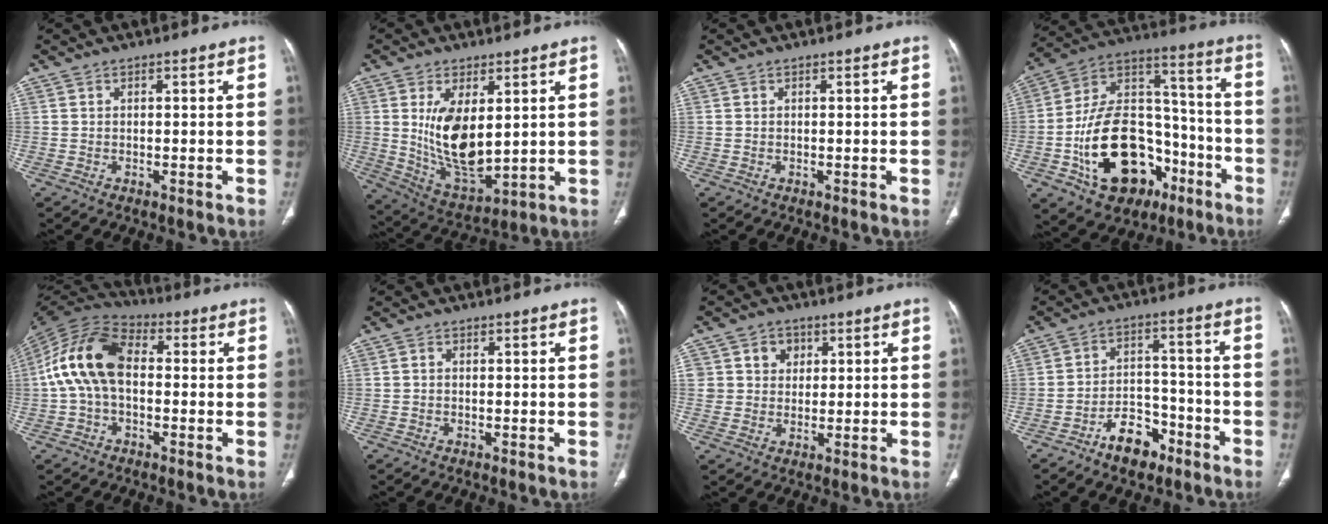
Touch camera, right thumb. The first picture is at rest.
{"total": 13.5, "force": [2.4, 6.7, 11.5], "torque": [-0.194, -0.026, 0.064]}
{"total": 0.0}
{"total": 25.7, "force": [-9.8, 16.6, 17.0], "torque": [-0.274, 0.074, -0.144]}
{"total": 13.8, "force": [0.3, 8.6, 10.8], "torque": [-0.208, 0.036, -0.007]}
{"total": 0.5, "force": [-0.1, 0.4, 0.3], "torque": [-0.005, 0.001, -0.004]}
{"total": 5.1, "force": [1.8, 4.6, 1.4], "torque": [0.007, -0.002, 0.027]}
{"total": 8.6, "force": [-5.8, 4.8, 4.2], "torque": [-0.050, 0.053, -0.095]}